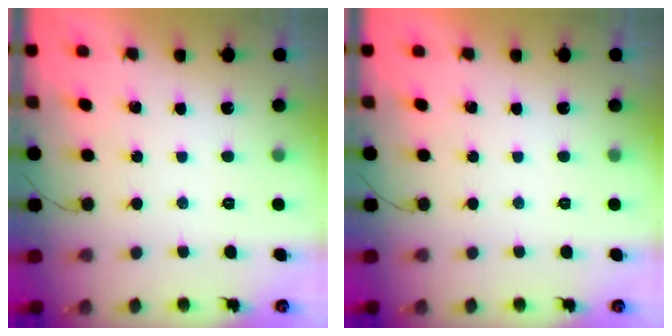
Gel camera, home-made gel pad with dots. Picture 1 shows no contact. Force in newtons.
{"total": 0.0}